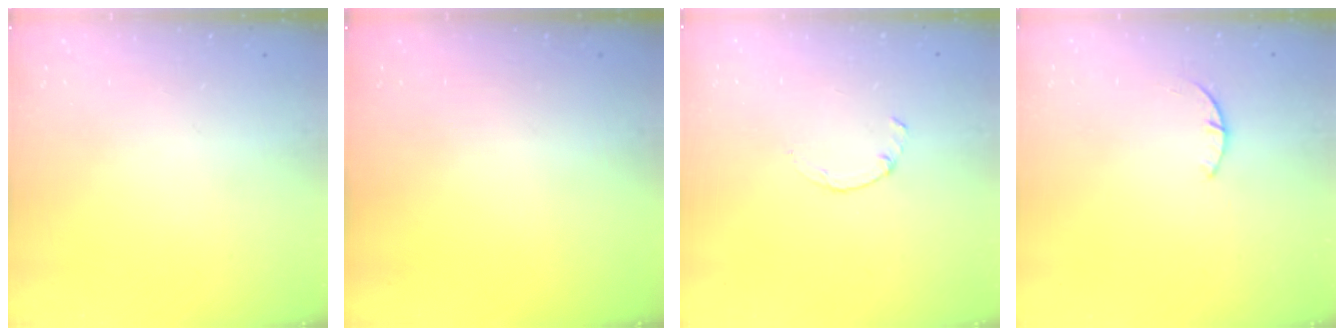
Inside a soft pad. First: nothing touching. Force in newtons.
{"total": 0.0}
{"total": 1.5, "press": 1.4, "slide": 0.3}
{"total": 1.4, "press": 1.4, "slide": 0.3}